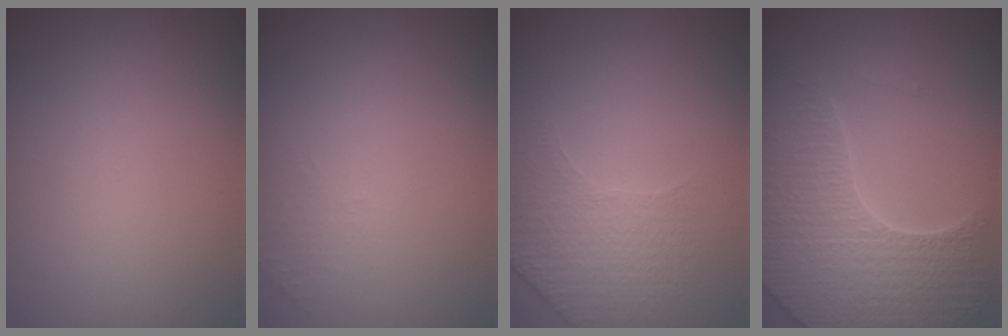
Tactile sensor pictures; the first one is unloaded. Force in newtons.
{"total": 0.5, "press": 0.4, "slide": 0.4}
{"total": 2.2, "press": 2.0, "slide": 1.0}
{"total": 8.2, "press": 5.8, "slide": 5.9}